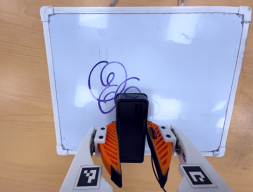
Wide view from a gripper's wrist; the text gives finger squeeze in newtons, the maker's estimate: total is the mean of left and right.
{"total": 3.5, "left": 2.0, "right": 5.1}